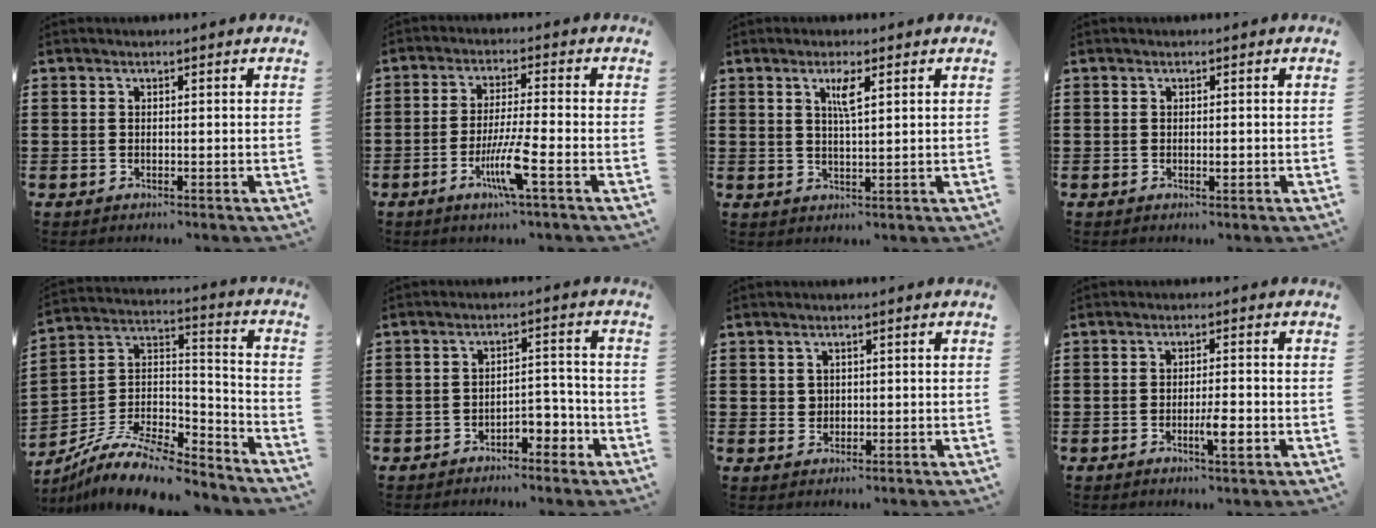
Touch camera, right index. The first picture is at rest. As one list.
[{"total": 7.1, "force": [-3.1, 0.1, 6.4], "torque": [-0.130, -0.017, -0.060]}, {"total": 3.1, "force": [1.4, 0.4, 2.7], "torque": [-0.050, -0.001, 0.019]}, {"total": 1.0, "force": [-0.2, 0.5, 0.8], "torque": [-0.014, -0.001, -0.003]}, {"total": 10.8, "force": [-8.7, 3.1, 5.5], "torque": [-0.112, 0.014, -0.172]}, {"total": 3.7, "force": [-2.5, 1.8, 2.0], "torque": [-0.036, 0.011, -0.051]}, {"total": 1.4, "force": [0.6, 1.2, 0.4], "torque": [-0.011, 0.005, 0.012]}, {"total": 4.0, "force": [-1.6, 0.8, 3.6], "torque": [-0.065, 0.000, -0.028]}]